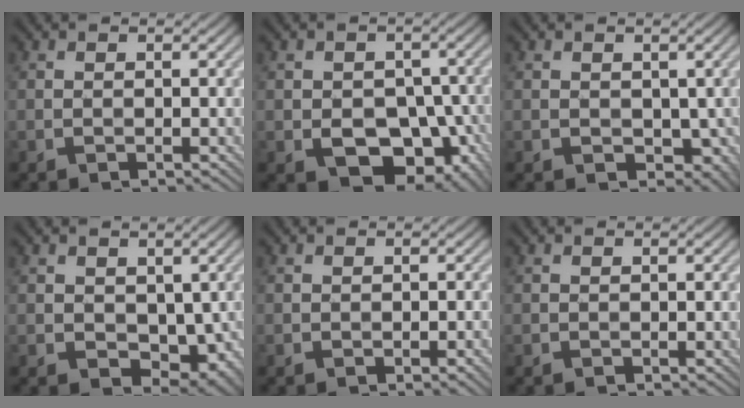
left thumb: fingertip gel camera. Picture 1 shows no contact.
{"total": 9.2, "force": [-3.2, 6.5, 5.7], "torque": [-0.086, -0.022, -0.039]}
{"total": 3.1, "force": [-0.1, 2.4, 2.0], "torque": [-0.035, -0.013, 0.002]}
{"total": 5.7, "force": [0.0, 3.9, 4.1], "torque": [-0.070, -0.019, 0.007]}
{"total": 1.6, "force": [-0.6, 0.4, 1.4], "torque": [-0.019, -0.001, -0.006]}
{"total": 0.0}